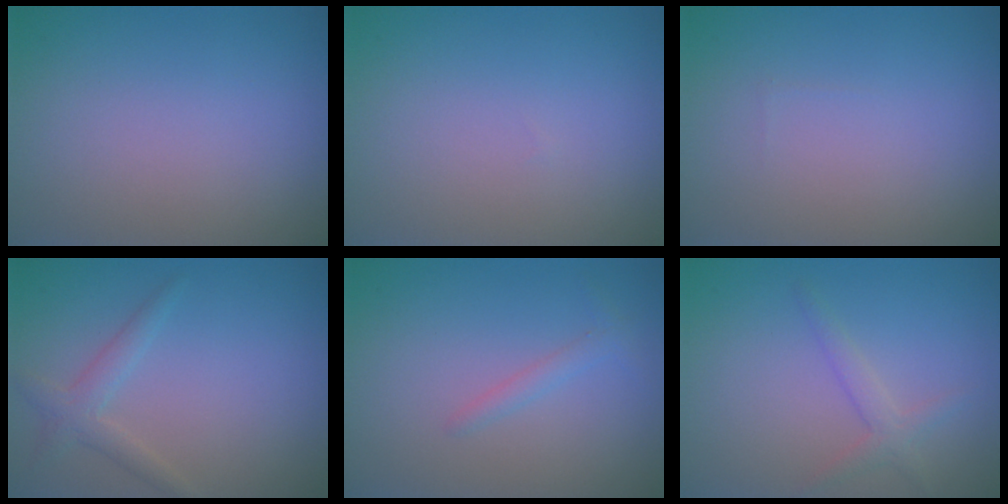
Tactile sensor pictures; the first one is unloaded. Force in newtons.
{"total": 0.0}
{"total": 0.0}
{"total": 1.9, "press": 1.9, "slide": 0.0}
{"total": 1.2, "press": 1.2, "slide": 0.1}
{"total": 1.8, "press": 1.8, "slide": 0.1}